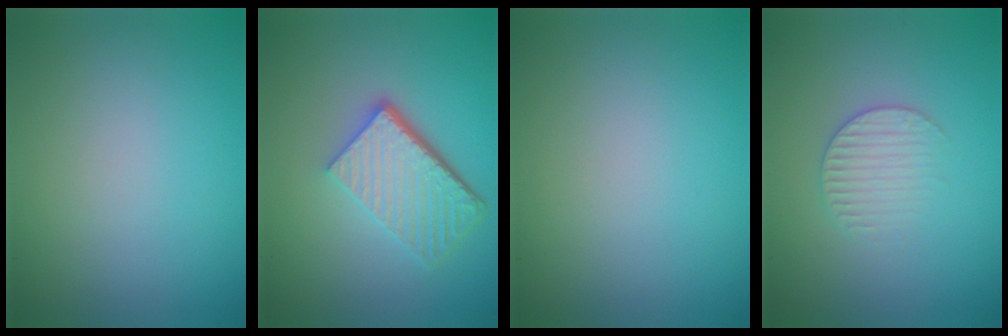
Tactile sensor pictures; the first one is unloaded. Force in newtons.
{"total": 6.0, "press": 4.1, "slide": 4.4}
{"total": 0.0}
{"total": 2.2, "press": 2.1, "slide": 0.5}